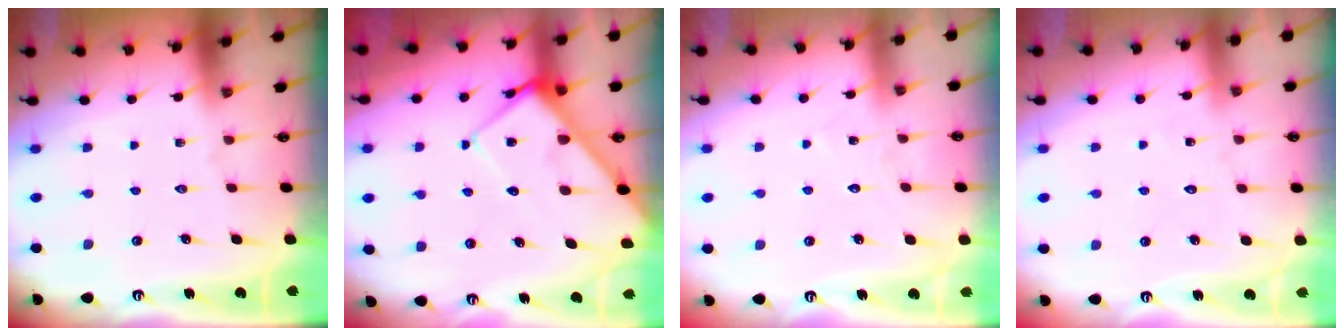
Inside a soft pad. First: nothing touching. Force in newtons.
{"total": 10.1, "press": 10.1, "slide": 0.8}
{"total": 5.2, "press": 5.2, "slide": 0.4}
{"total": 4.1, "press": 4.1, "slide": 0.3}